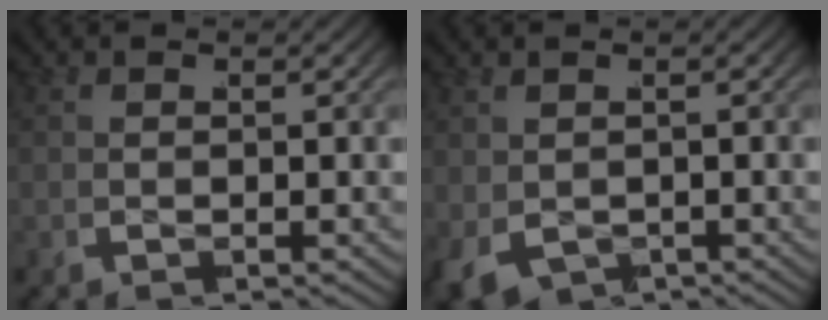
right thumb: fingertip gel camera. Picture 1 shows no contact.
{"total": 3.4, "force": [-1.6, 2.8, 1.2], "torque": [-0.036, -0.020, -0.012]}